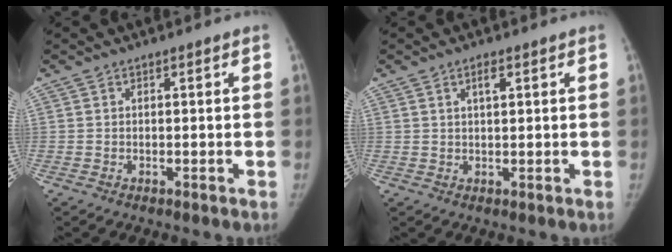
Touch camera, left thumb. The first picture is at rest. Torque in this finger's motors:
{"motor_torque": [0.47, 0.33, 0.59, -0.59, 0.12]}